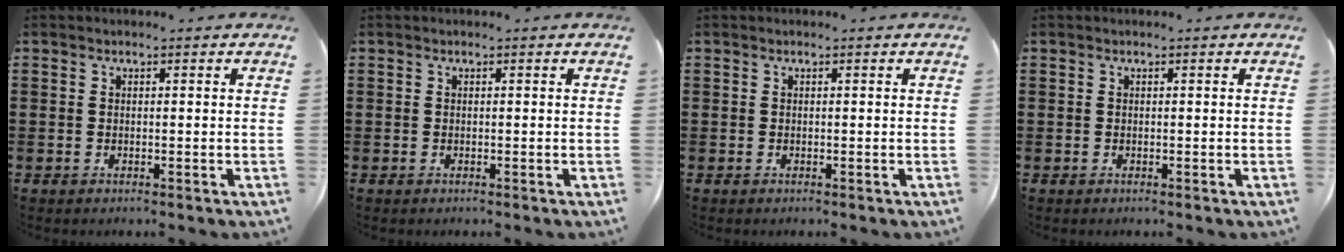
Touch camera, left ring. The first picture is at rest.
{"total": 0.0}
{"total": 0.0}
{"total": 0.0}